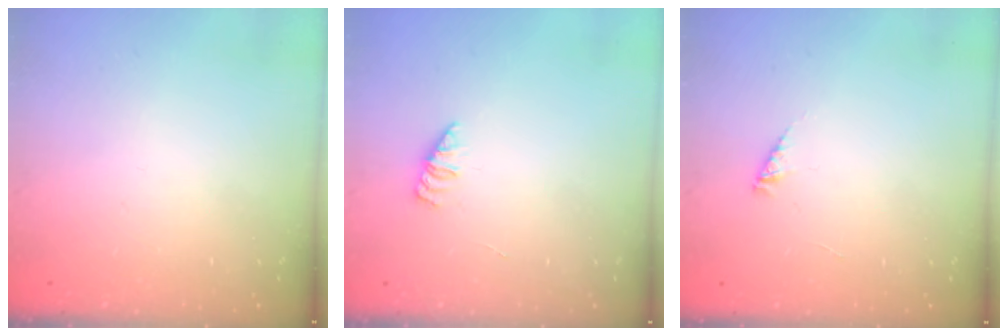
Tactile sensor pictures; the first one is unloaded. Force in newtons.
{"total": 1.3, "press": 1.3, "slide": 0.2}
{"total": 2.5, "press": 2.5, "slide": 0.2}